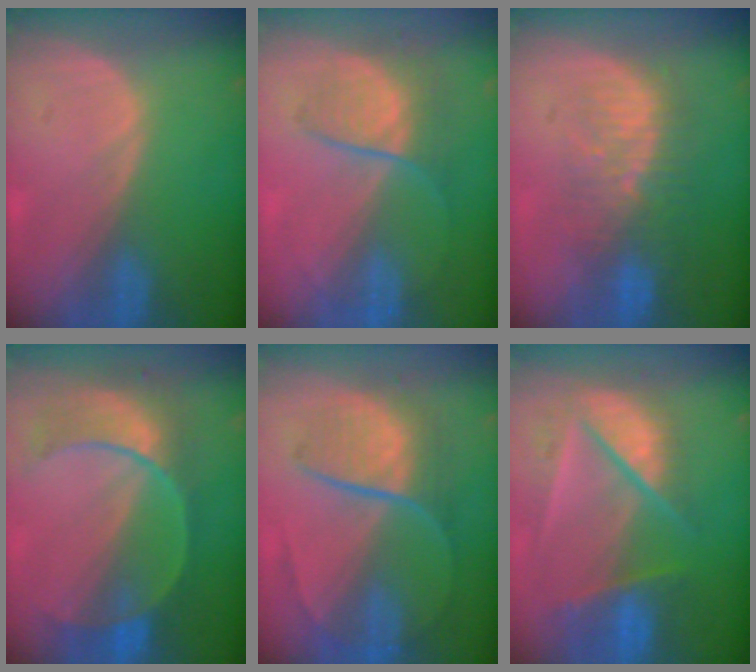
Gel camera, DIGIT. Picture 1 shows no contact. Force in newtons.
{"total": 6.6, "press": 6.2, "slide": 2.3}
{"total": 8.7, "press": 8.0, "slide": 3.6}
{"total": 8.9, "press": 8.2, "slide": 3.5}
{"total": 8.8, "press": 7.5, "slide": 4.6}
{"total": 9.8, "press": 8.3, "slide": 5.2}